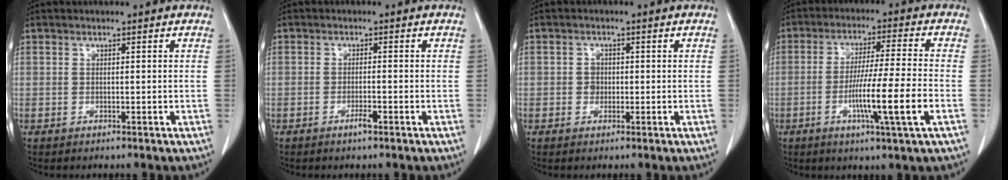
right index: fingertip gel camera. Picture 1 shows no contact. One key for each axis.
{"total": 1.6, "fx": -1.0, "fy": 0.1, "fz": 1.3, "tx": -0.021, "ty": 0.000, "tz": -0.015}
{"total": 1.5, "fx": -0.1, "fy": 1.4, "fz": 0.6, "tx": -0.002, "ty": 0.007, "tz": 0.001}
{"total": 10.7, "fx": -3.3, "fy": -1.0, "fz": 10.2, "tx": -0.182, "ty": -0.012, "tz": -0.058}